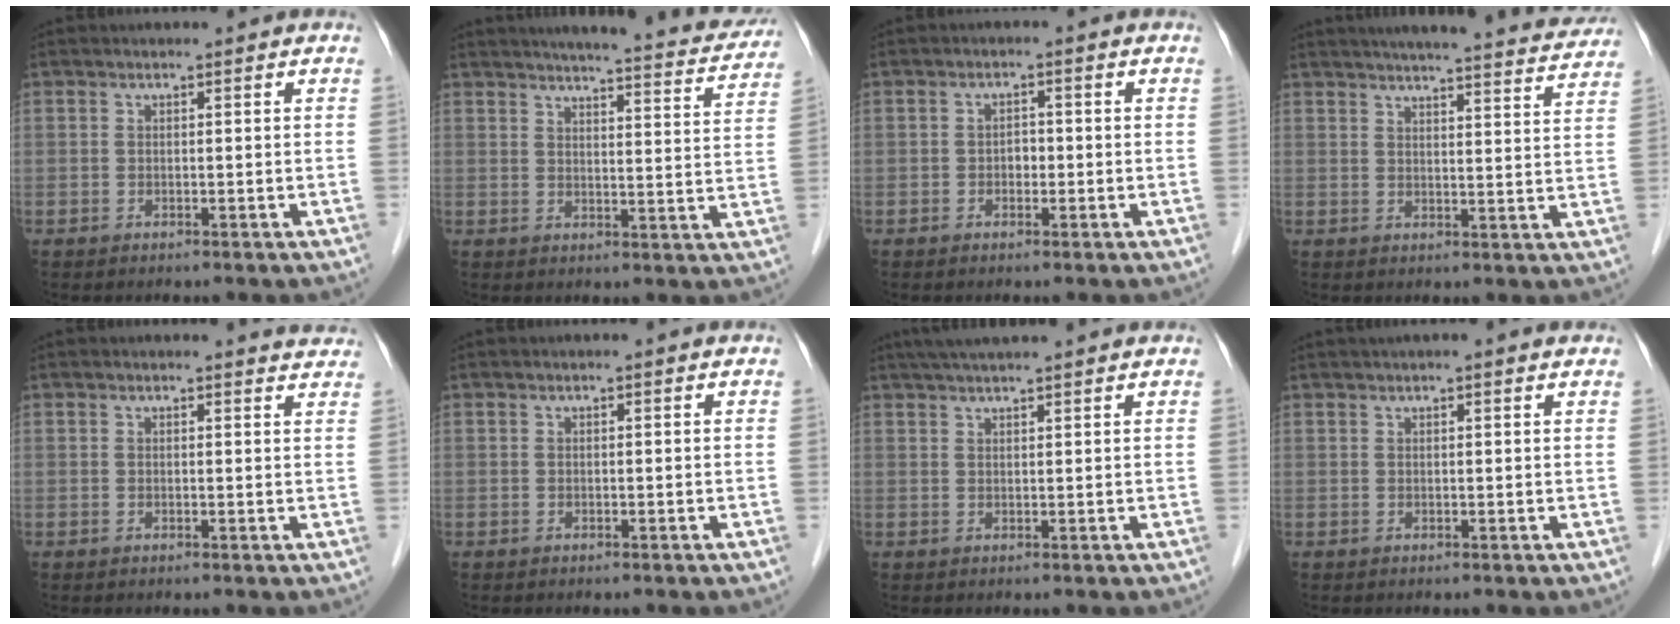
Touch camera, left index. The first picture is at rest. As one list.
[{"total": 19.4, "force": [18.0, 2.1, 7.0], "torque": [-0.088, -0.031, 0.208]}, {"total": 1.6, "force": [-0.5, 1.1, 1.1], "torque": [-0.014, 0.006, -0.008]}, {"total": 21.5, "force": [20.0, 1.8, 7.7], "torque": [-0.108, -0.017, 0.240]}, {"total": 3.8, "force": [3.8, 0.5, 0.3], "torque": [0.000, -0.013, 0.020]}, {"total": 0.0}, {"total": 7.5, "force": [6.4, 0.0, 3.9], "torque": [-0.061, 0.038, 0.095]}, {"total": 4.2, "force": [3.5, 0.1, 2.4], "torque": [-0.034, 0.032, 0.047]}]